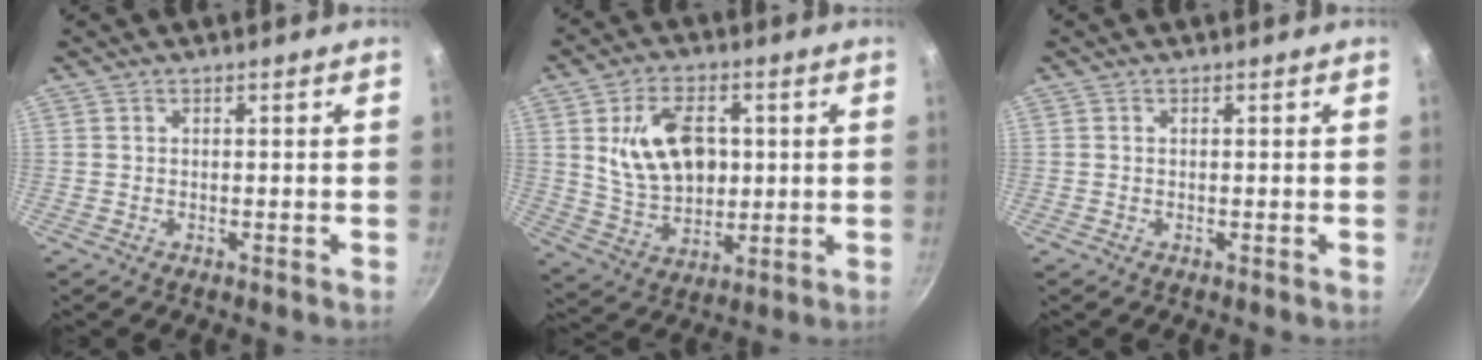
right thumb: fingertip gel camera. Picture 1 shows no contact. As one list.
[{"total": 14.5, "force": [2.6, 9.5, 10.6], "torque": [-0.156, -0.011, 0.053]}, {"total": 0.0}]